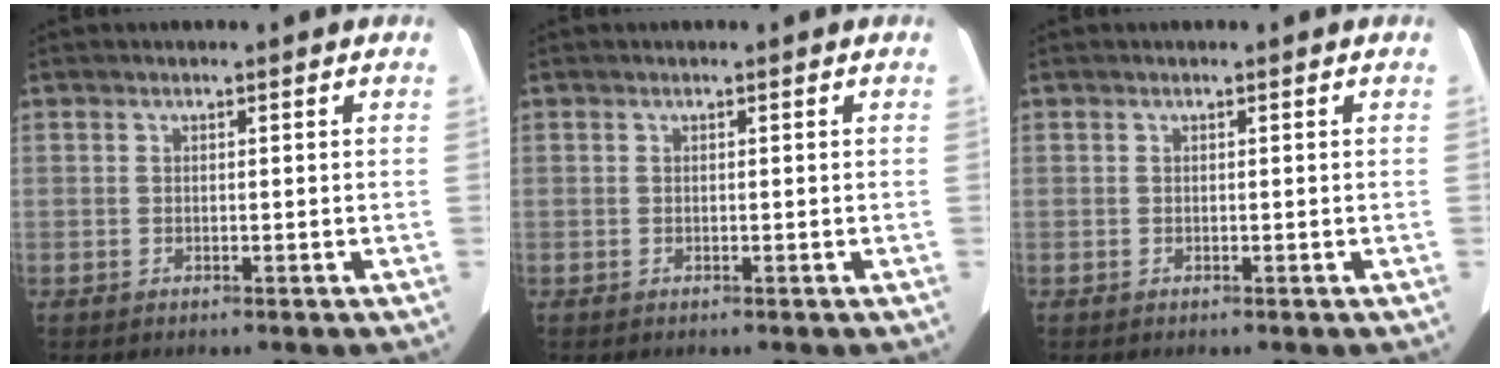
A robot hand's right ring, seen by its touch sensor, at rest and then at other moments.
{"total": 0.0}
{"total": 0.0}